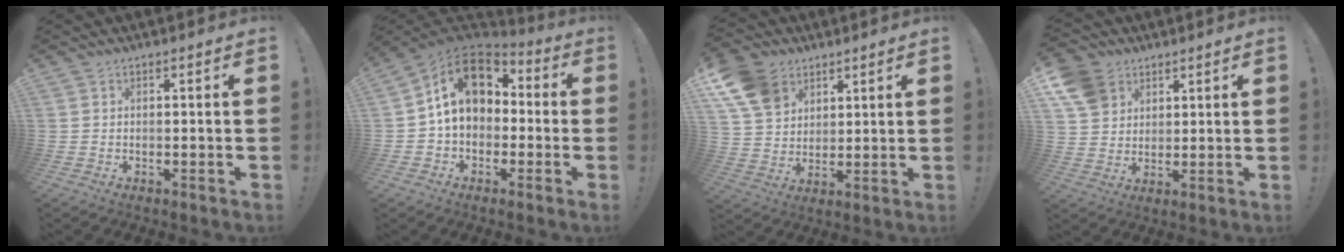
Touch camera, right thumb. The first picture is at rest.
{"total": 16.0, "force": [3.9, 11.5, 10.5], "torque": [-0.168, 0.009, 0.070]}
{"total": 13.0, "force": [6.7, 9.7, 5.6], "torque": [-0.102, -0.033, 0.135]}
{"total": 10.0, "force": [5.3, 7.8, 3.3], "torque": [-0.054, -0.026, 0.107]}